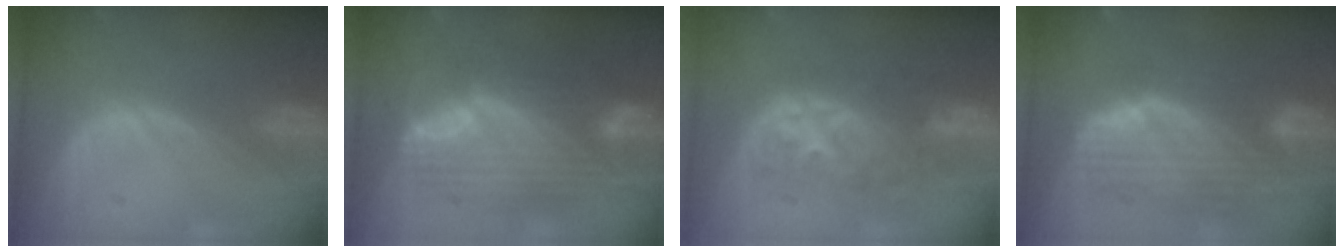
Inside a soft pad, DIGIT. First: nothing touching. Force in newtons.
{"total": 11.9, "press": 11.9, "slide": 1.1}
{"total": 8.7, "press": 8.6, "slide": 1.7}
{"total": 10.2, "press": 9.0, "slide": 4.8}